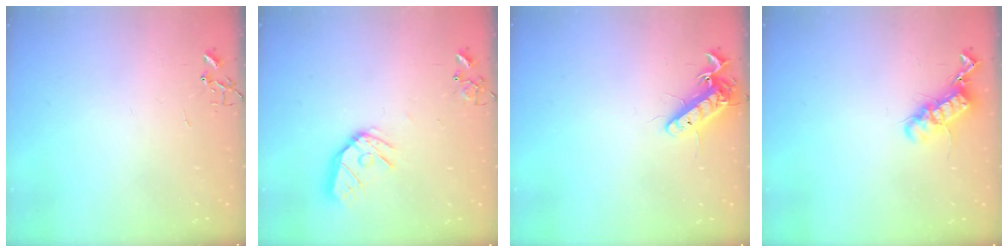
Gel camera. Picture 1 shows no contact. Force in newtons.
{"total": 13.2, "press": 13.1, "slide": 1.5}
{"total": 12.9, "press": 12.6, "slide": 2.5}
{"total": 13.8, "press": 13.8, "slide": 0.4}